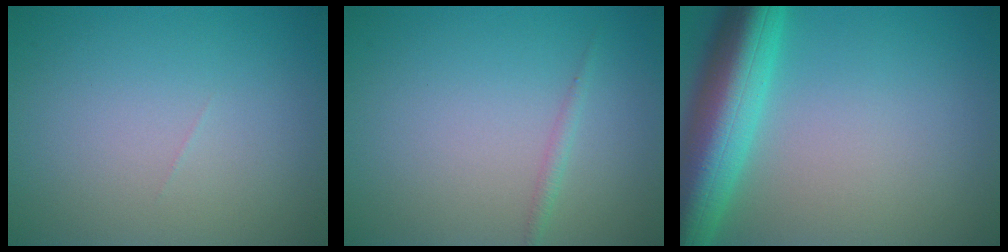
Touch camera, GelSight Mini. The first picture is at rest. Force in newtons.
{"total": 0.9, "press": 0.9, "slide": 0.1}
{"total": 9.4, "press": 9.4, "slide": 0.5}